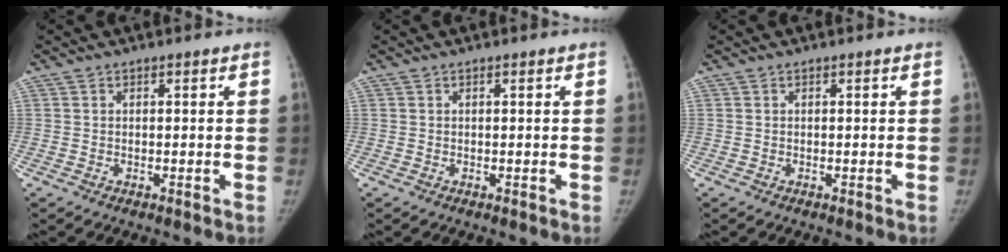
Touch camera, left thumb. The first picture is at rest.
{"total": 0.0}
{"total": 0.0}